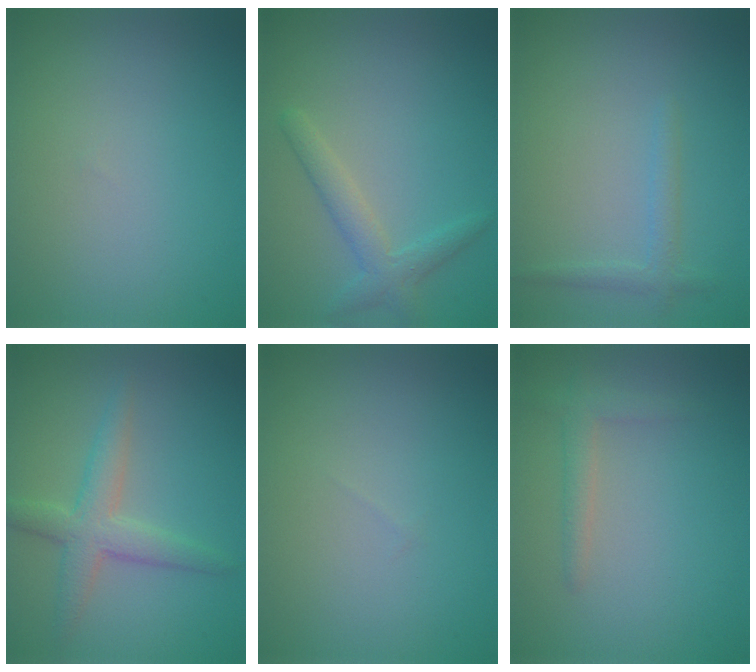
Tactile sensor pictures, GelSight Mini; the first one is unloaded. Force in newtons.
{"total": 2.4, "press": 2.4, "slide": 0.2}
{"total": 1.4, "press": 1.4, "slide": 0.1}
{"total": 3.6, "press": 3.6, "slide": 0.3}
{"total": 0.0}
{"total": 1.6, "press": 1.6, "slide": 0.1}